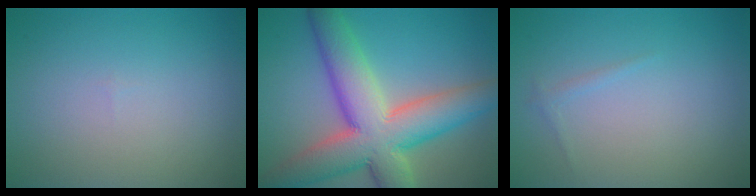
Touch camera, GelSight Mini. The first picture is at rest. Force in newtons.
{"total": 11.4, "press": 11.3, "slide": 0.7}
{"total": 0.6, "press": 0.6, "slide": 0.0}